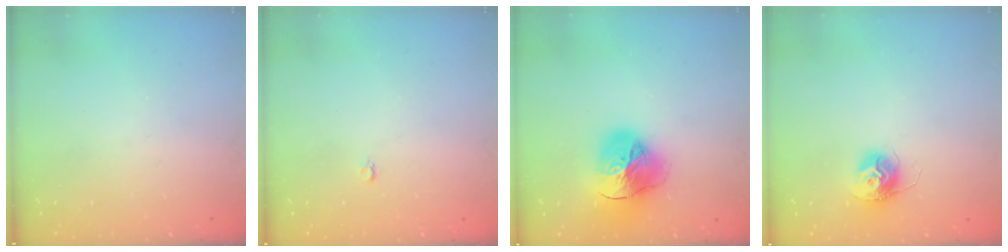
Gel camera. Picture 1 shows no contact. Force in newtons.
{"total": 2.2, "press": 2.2, "slide": 0.2}
{"total": 23.3, "press": 23.2, "slide": 2.4}
{"total": 11.1, "press": 11.1, "slide": 0.9}